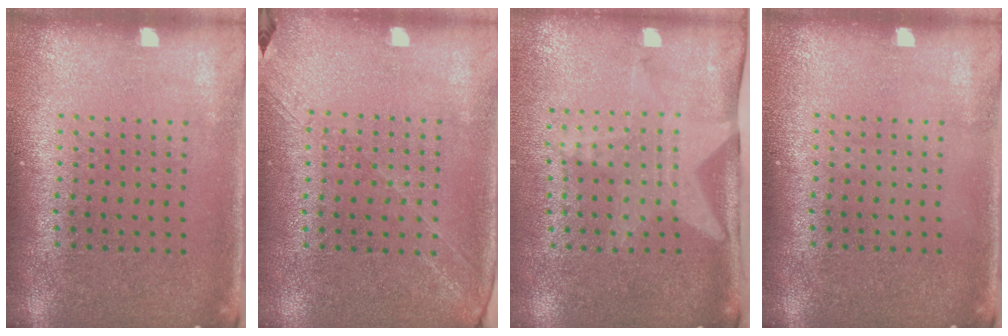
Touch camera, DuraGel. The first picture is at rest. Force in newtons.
{"total": 1.3, "press": 1.2, "slide": 0.5}
{"total": 1.9, "press": 1.6, "slide": 1.0}
{"total": 0.0}